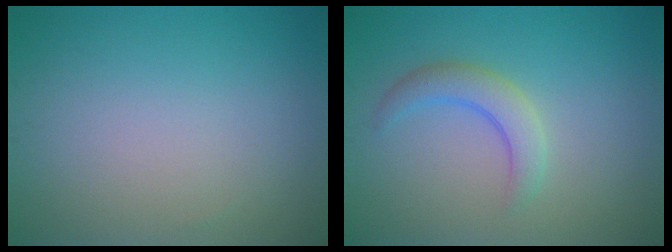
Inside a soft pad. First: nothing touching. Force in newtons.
{"total": 2.7, "press": 2.7, "slide": 0.2}